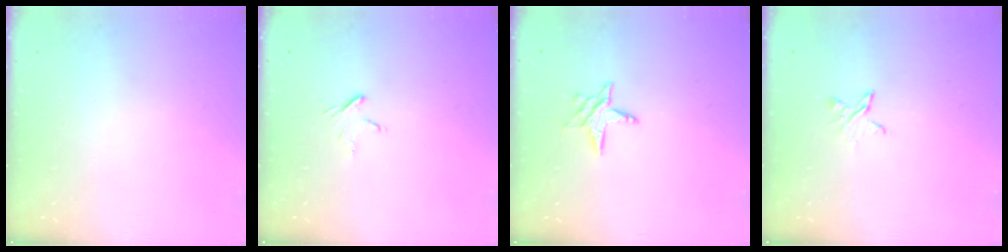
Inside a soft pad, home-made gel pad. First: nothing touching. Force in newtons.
{"total": 3.6, "press": 3.5, "slide": 0.3}
{"total": 6.1, "press": 6.0, "slide": 0.7}
{"total": 3.7, "press": 3.6, "slide": 0.4}